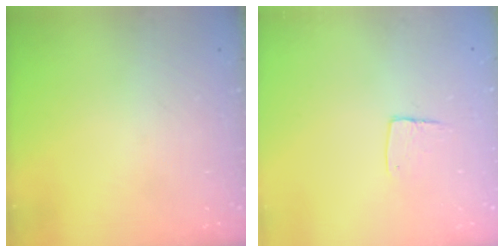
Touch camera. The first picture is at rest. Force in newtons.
{"total": 5.9, "press": 5.9, "slide": 0.4}